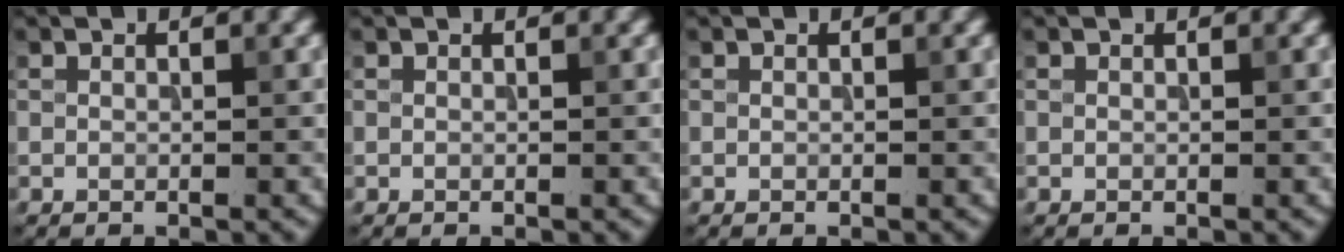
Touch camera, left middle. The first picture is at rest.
{"total": 0.0}
{"total": 0.0}
{"total": 0.0}